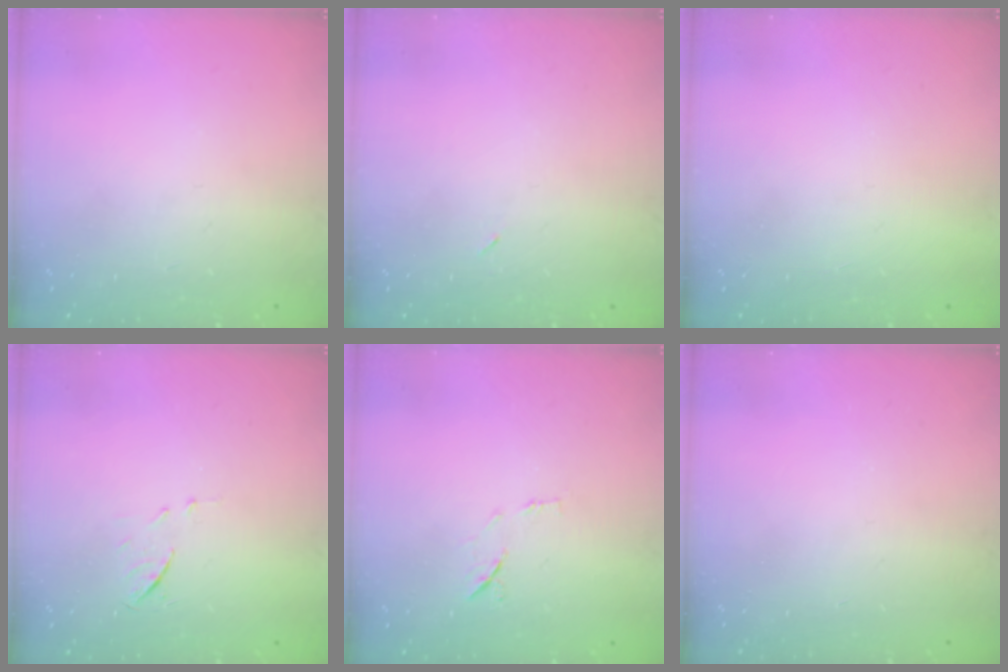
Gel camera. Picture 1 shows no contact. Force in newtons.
{"total": 2.1, "press": 1.9, "slide": 1.0}
{"total": 1.5, "press": 1.5, "slide": 0.1}
{"total": 5.8, "press": 5.8, "slide": 0.5}
{"total": 6.8, "press": 6.7, "slide": 0.8}
{"total": 0.0}